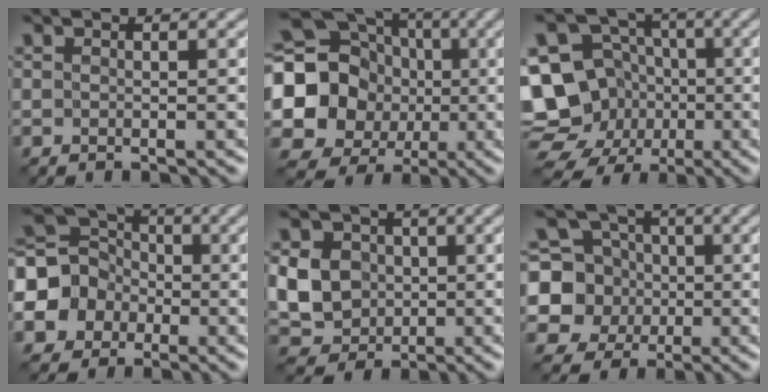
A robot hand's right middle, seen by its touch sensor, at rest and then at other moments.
{"total": 17.2, "force": [0.5, 16.0, 6.3], "torque": [-0.146, 0.021, -0.028]}
{"total": 13.6, "force": [-3.5, 12.4, 4.4], "torque": [-0.097, -0.010, -0.073]}
{"total": 8.9, "force": [-1.4, 8.1, 3.5], "torque": [-0.083, 0.014, -0.059]}
{"total": 7.1, "force": [0.2, 6.4, 3.0], "torque": [-0.073, 0.019, -0.017]}
{"total": 7.9, "force": [-0.2, 7.5, 2.6], "torque": [-0.046, 0.009, -0.037]}